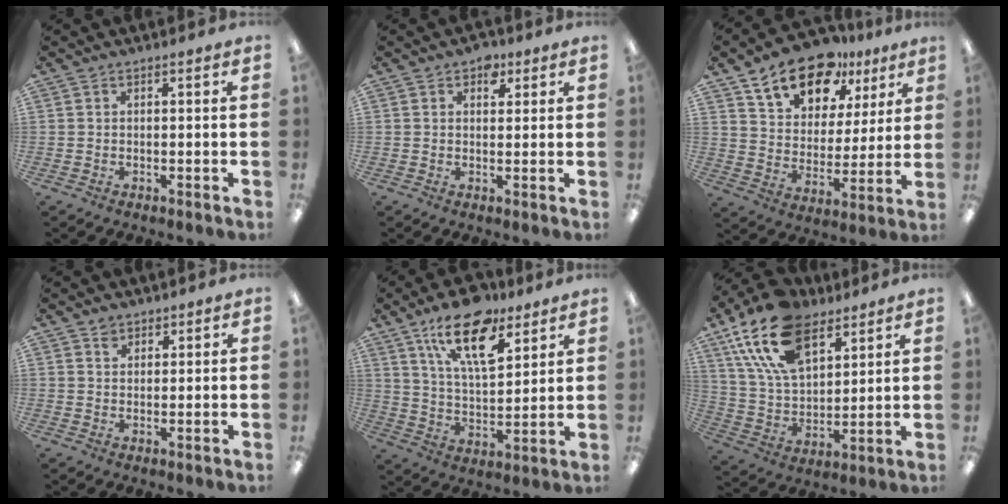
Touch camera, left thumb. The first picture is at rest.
{"total": 3.8, "force": [2.0, 2.6, 1.9], "torque": [-0.011, -0.005, 0.029]}
{"total": 16.0, "force": [11.1, 9.4, 6.8], "torque": [-0.114, -0.057, 0.203]}
{"total": 2.4, "force": [1.9, 1.5, 0.1], "torque": [0.011, -0.009, 0.034]}
{"total": 17.6, "force": [11.2, 7.6, 11.4], "torque": [-0.182, -0.051, 0.191]}
{"total": 20.4, "force": [12.0, 11.2, 12.1], "torque": [-0.248, -0.042, 0.220]}